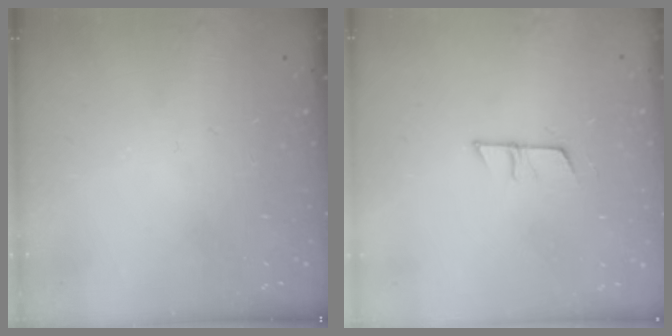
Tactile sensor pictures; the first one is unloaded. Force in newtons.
{"total": 7.2, "press": 7.1, "slide": 0.5}